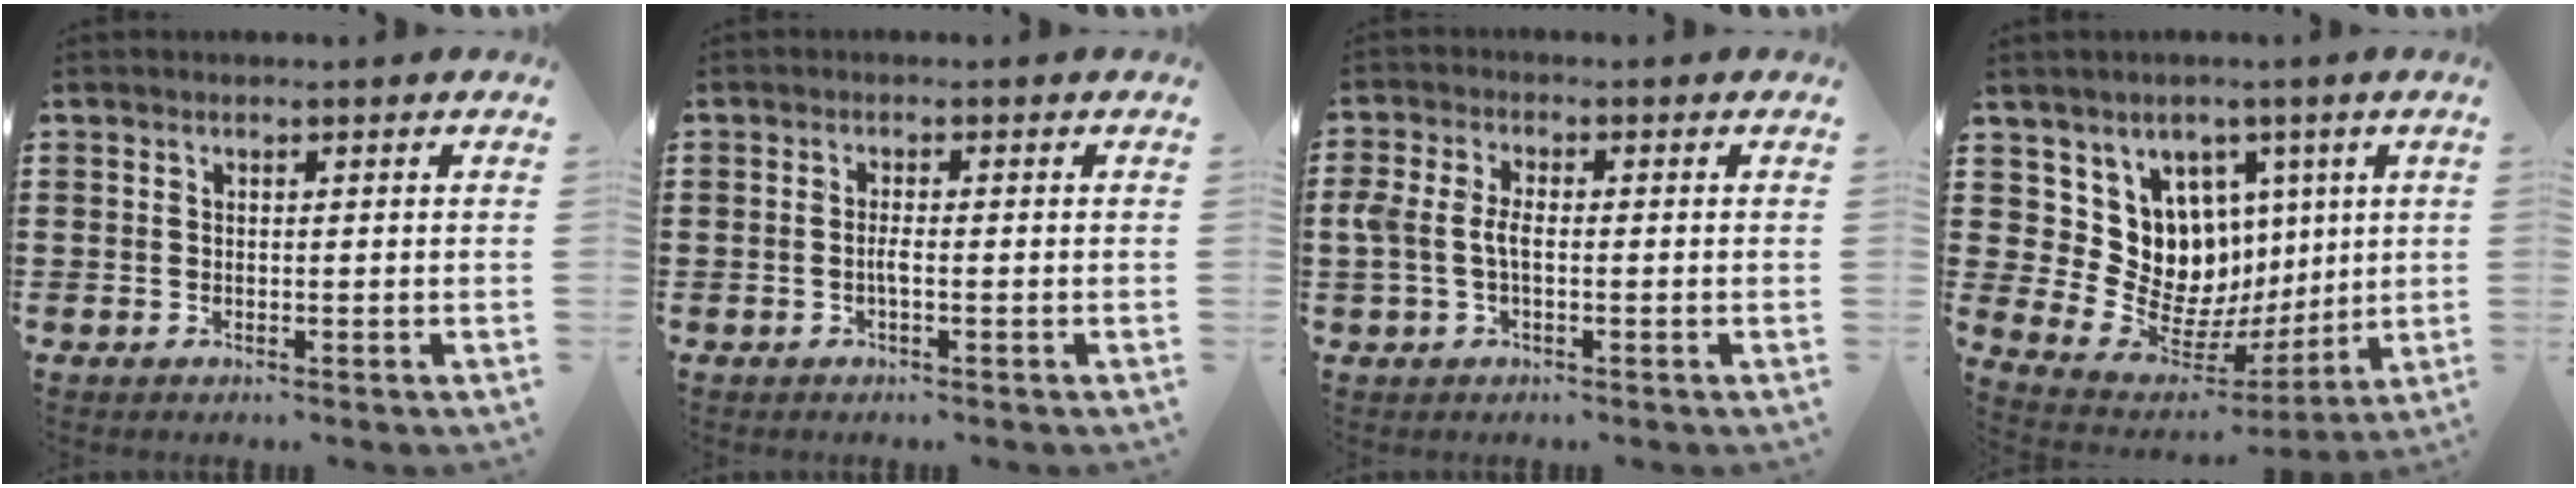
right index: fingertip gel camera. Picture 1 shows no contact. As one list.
[{"total": 1.5, "force": [-0.5, 0.2, 1.5], "torque": [-0.035, -0.002, -0.012]}, {"total": 3.9, "force": [-0.5, 2.0, 3.3], "torque": [-0.090, -0.006, -0.019]}, {"total": 10.5, "force": [2.6, 9.8, 2.6], "torque": [-0.075, -0.051, 0.061]}]